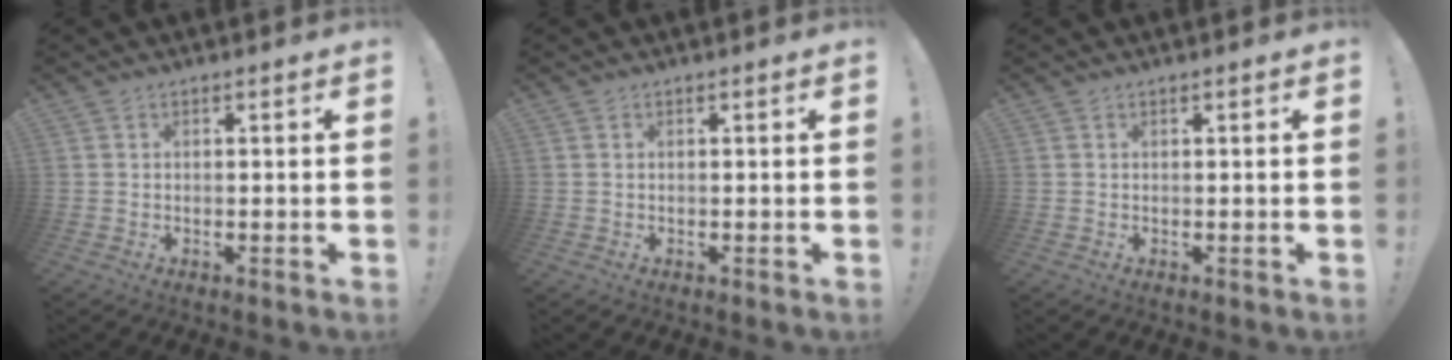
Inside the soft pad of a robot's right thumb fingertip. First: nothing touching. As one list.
[{"total": 0.0}, {"total": 0.0}]